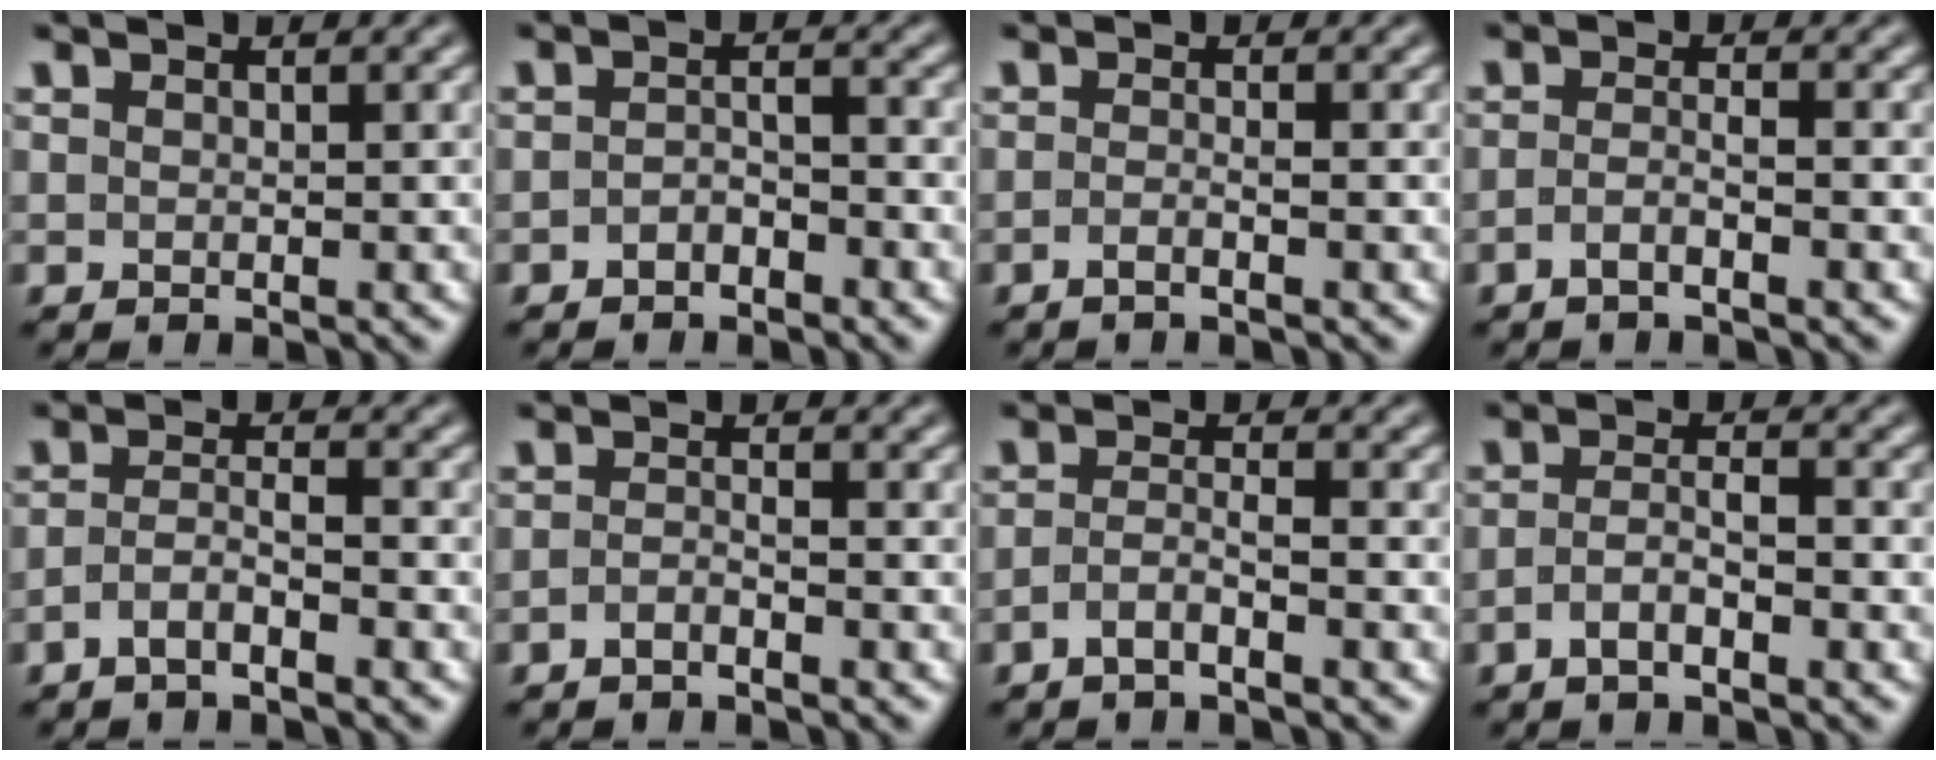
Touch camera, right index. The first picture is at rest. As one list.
[{"total": 2.0, "force": [-1.8, 0.4, 0.7], "torque": [0.000, -0.008, -0.029]}, {"total": 1.7, "force": [-1.3, -0.5, 0.9], "torque": [-0.017, -0.004, -0.026]}, {"total": 2.2, "force": [-1.8, -0.4, 1.2], "torque": [-0.022, -0.010, -0.029]}, {"total": 2.6, "force": [-2.2, 0.2, 1.4], "torque": [-0.020, -0.011, -0.035]}, {"total": 1.8, "force": [-1.7, -0.3, 0.5], "torque": [-0.006, -0.007, -0.029]}, {"total": 2.4, "force": [-2.1, -0.1, 1.3], "torque": [-0.020, -0.012, -0.033]}, {"total": 2.7, "force": [-2.0, 0.3, 1.8], "torque": [-0.026, -0.010, -0.032]}]